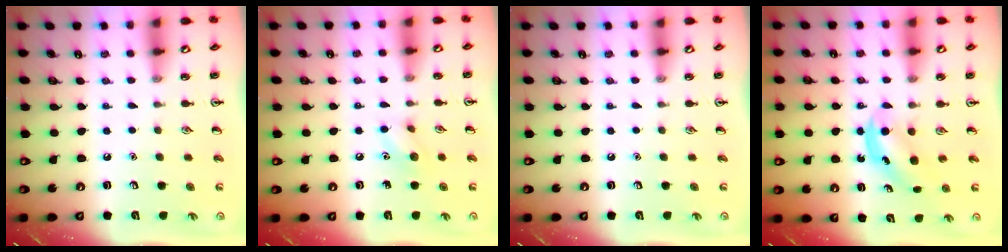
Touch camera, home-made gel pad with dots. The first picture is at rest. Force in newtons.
{"total": 6.8, "press": 6.7, "slide": 0.8}
{"total": 0.0}
{"total": 5.0, "press": 4.9, "slide": 0.7}